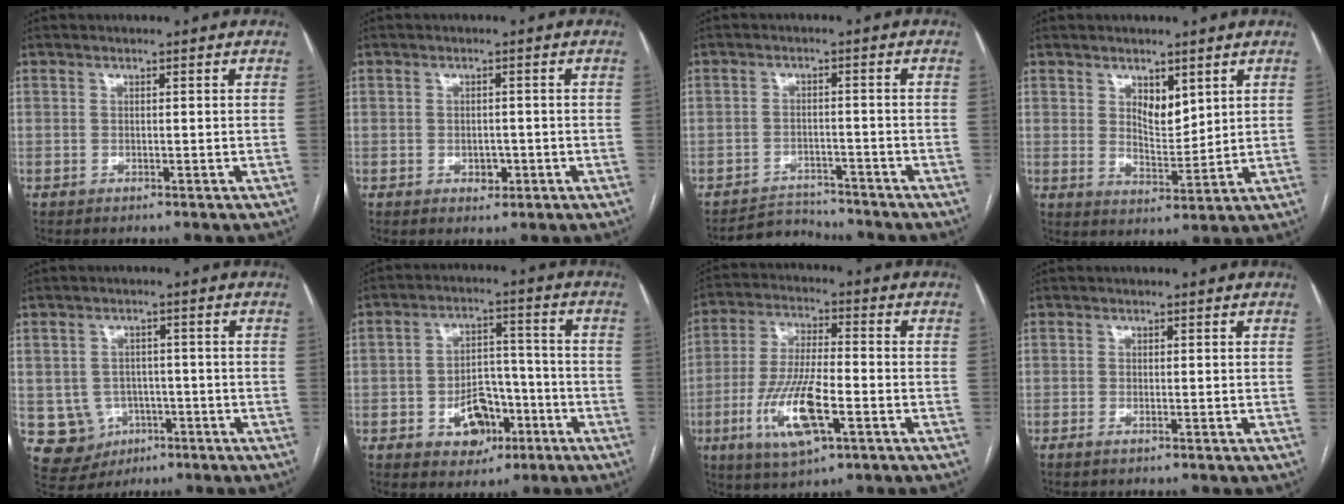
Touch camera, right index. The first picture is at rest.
{"total": 2.3, "force": [-0.7, 1.6, 1.4], "torque": [-0.019, 0.002, -0.004]}
{"total": 4.7, "force": [-4.5, 0.7, -1.0], "torque": [0.019, 0.000, -0.073]}
{"total": 5.0, "force": [2.6, 2.4, 3.5], "torque": [-0.059, -0.008, 0.051]}
{"total": 7.5, "force": [-1.8, 7.2, 1.4], "torque": [-0.032, 0.013, -0.010]}
{"total": 9.2, "force": [-3.7, 6.4, 5.5], "torque": [-0.085, 0.023, -0.050]}
{"total": 12.7, "force": [-4.6, 3.0, 11.4], "torque": [-0.235, -0.012, -0.080]}
{"total": 0.7, "force": [-0.5, 0.1, 0.5], "torque": [-0.009, -0.001, -0.008]}